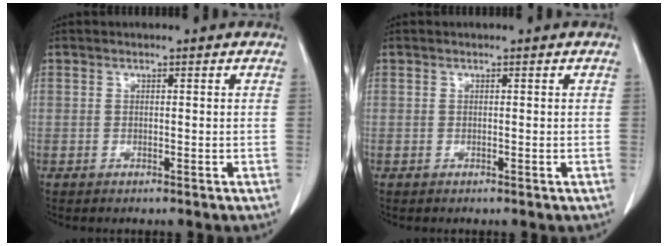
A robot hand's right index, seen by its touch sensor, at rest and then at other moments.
{"total": 0.0}